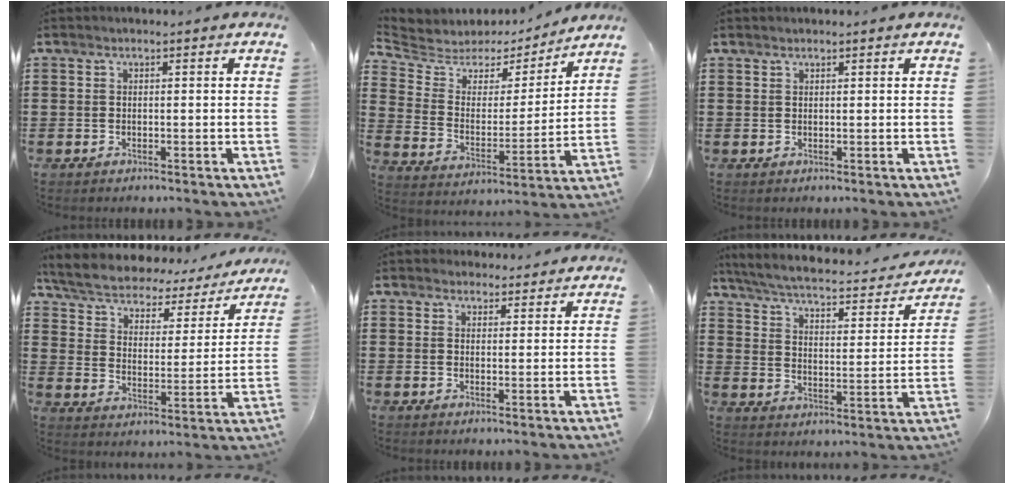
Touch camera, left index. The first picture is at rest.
{"total": 5.0, "force": [4.3, 2.4, 0.4], "torque": [-0.046, -0.031, 0.069]}
{"total": 0.7, "force": [0.6, 0.2, 0.0], "torque": [-0.003, 0.000, 0.013]}
{"total": 4.7, "force": [4.3, 1.2, 1.4], "torque": [-0.050, -0.033, 0.067]}
{"total": 2.7, "force": [2.6, 0.9, -0.1], "torque": [-0.005, -0.002, 0.050]}
{"total": 3.9, "force": [3.5, 0.2, 1.7], "torque": [-0.056, -0.031, 0.050]}